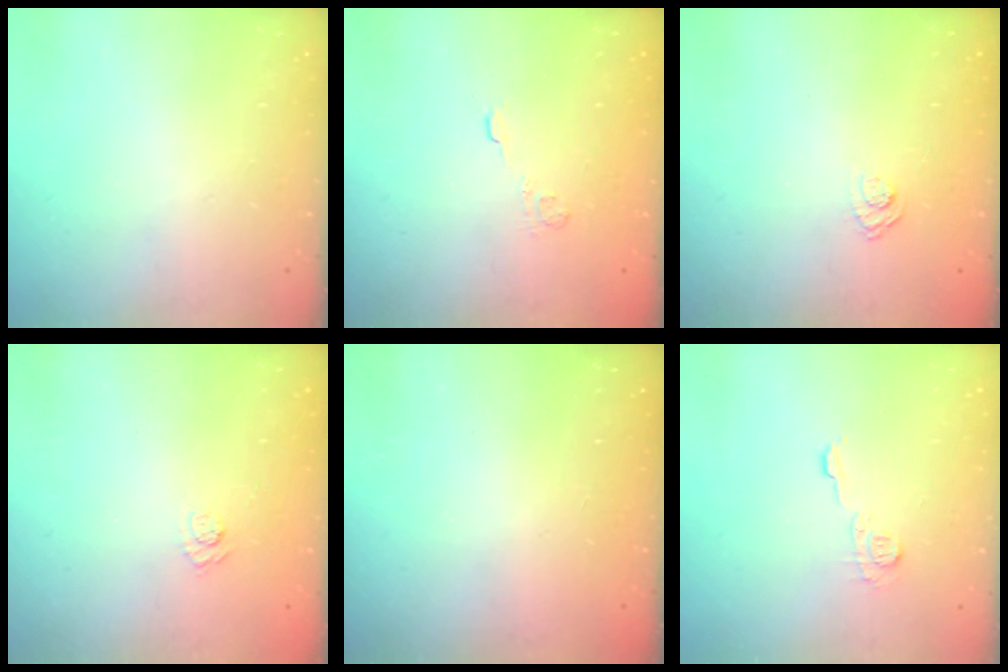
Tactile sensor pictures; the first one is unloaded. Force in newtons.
{"total": 2.7, "press": 2.3, "slide": 1.4}
{"total": 3.1, "press": 2.8, "slide": 1.3}
{"total": 3.9, "press": 3.6, "slide": 1.4}
{"total": 2.5, "press": 2.4, "slide": 0.8}
{"total": 7.3, "press": 7.3, "slide": 0.1}